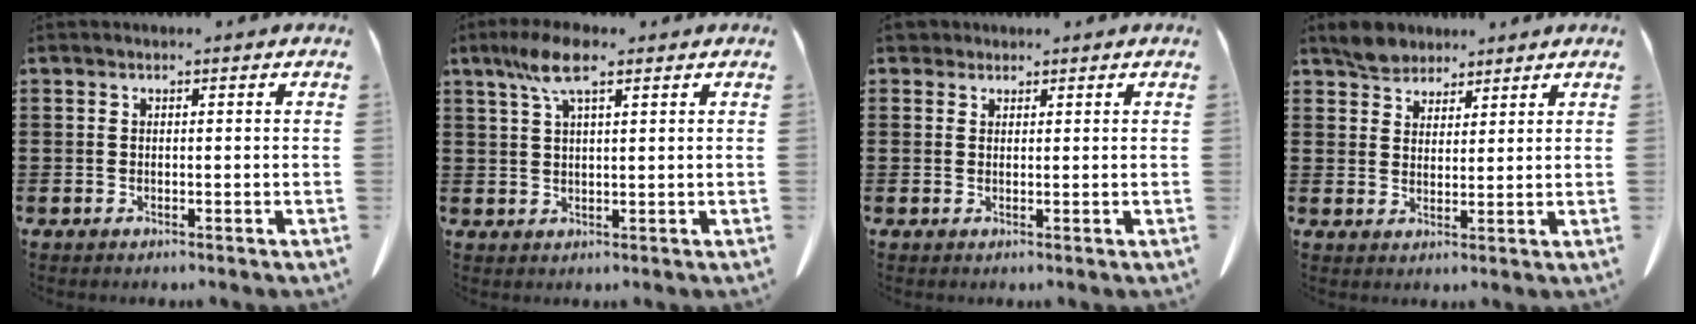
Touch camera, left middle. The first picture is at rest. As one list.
[{"total": 6.5, "force": [3.6, 1.6, 5.2], "torque": [-0.110, 0.007, 0.063]}, {"total": 1.7, "force": [1.4, 0.9, 0.3], "torque": [-0.012, 0.005, 0.029]}, {"total": 4.0, "force": [3.5, 1.9, 0.6], "torque": [-0.025, 0.005, 0.069]}]